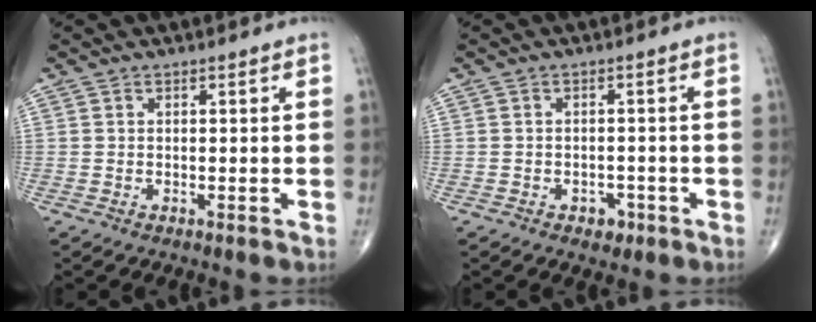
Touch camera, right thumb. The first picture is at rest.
{"total": 2.5, "force": [-1.3, 1.8, 1.2], "torque": [-0.004, 0.007, -0.015]}